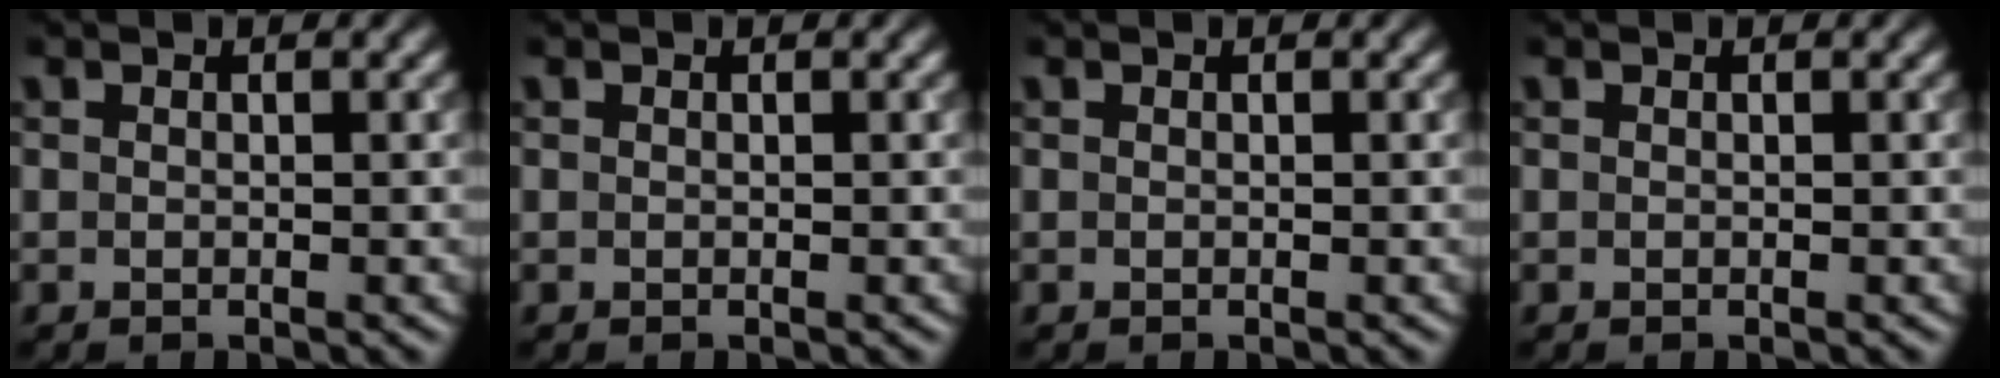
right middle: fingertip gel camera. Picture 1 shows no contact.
{"total": 0.0}
{"total": 0.0}
{"total": 0.0}